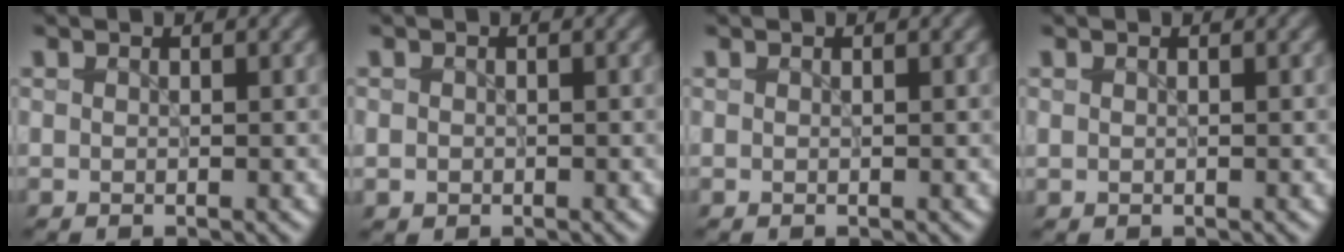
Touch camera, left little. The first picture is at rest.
{"total": 0.7, "force": [-0.1, 0.7, 0.2], "torque": [0.000, -0.003, -0.003]}
{"total": 0.0}
{"total": 0.0}